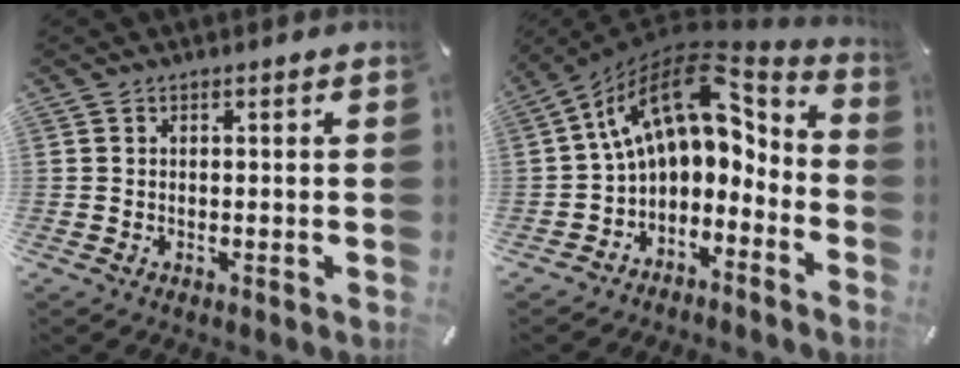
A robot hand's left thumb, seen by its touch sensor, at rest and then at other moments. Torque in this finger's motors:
{"motor_torque": [0.47, 2.84, 1.58, 1.19, 0.69]}